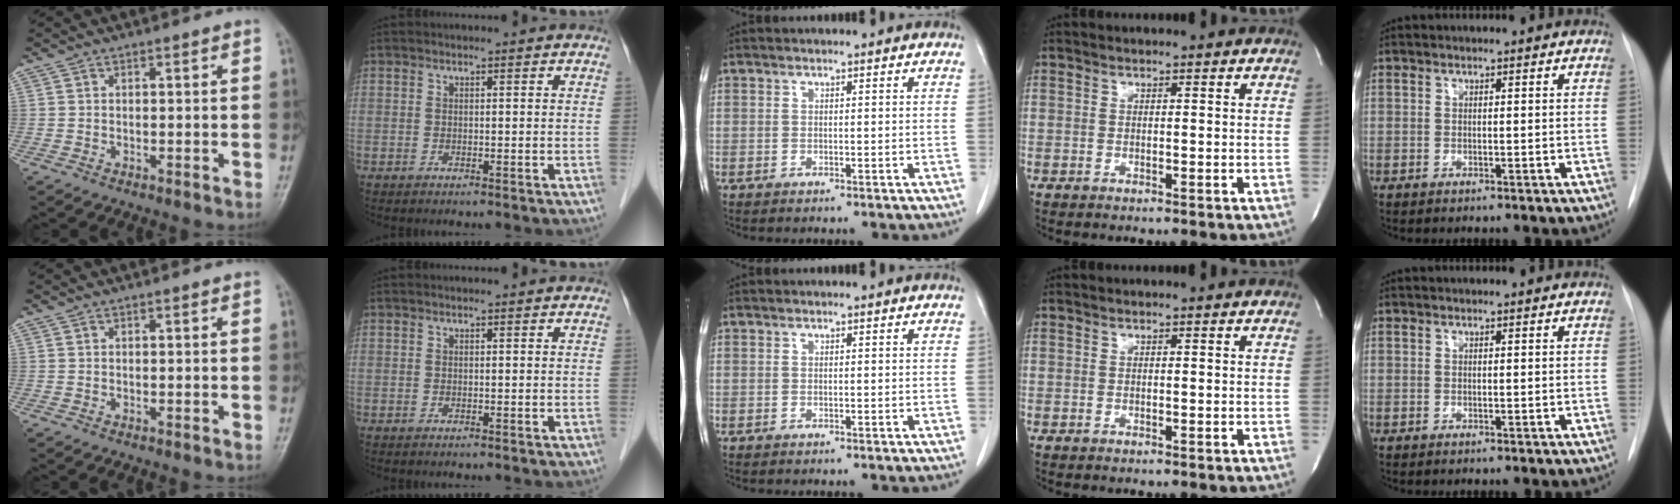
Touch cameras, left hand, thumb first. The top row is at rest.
{}